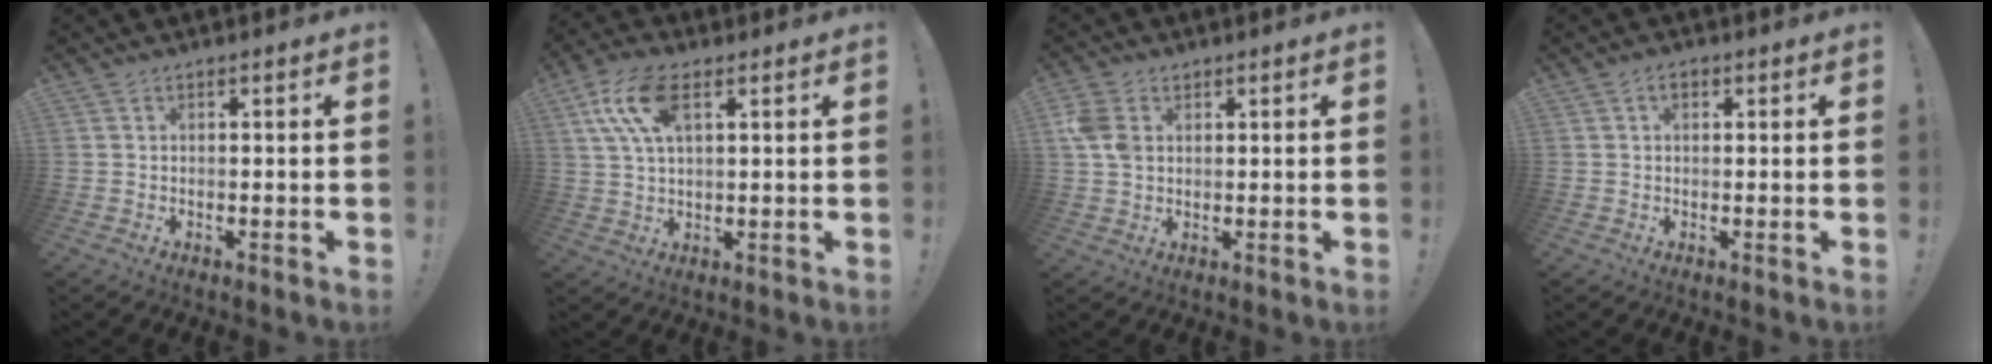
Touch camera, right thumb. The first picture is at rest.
{"total": 11.8, "force": [4.6, 5.8, 9.2], "torque": [-0.180, -0.001, 0.087]}
{"total": 6.6, "force": [1.9, 4.9, 4.0], "torque": [-0.080, 0.000, 0.037]}
{"total": 2.0, "force": [0.5, 1.2, 1.4], "torque": [-0.019, 0.003, 0.007]}